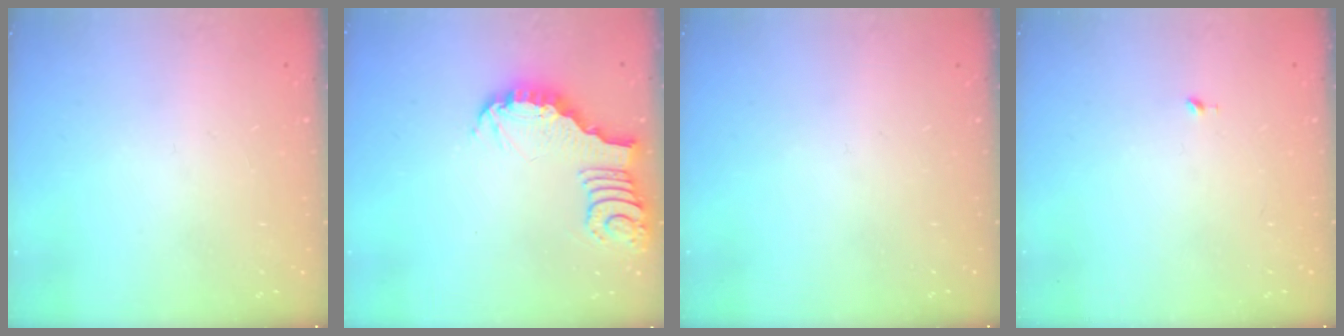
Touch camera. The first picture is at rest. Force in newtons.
{"total": 3.7, "press": 3.7, "slide": 0.1}
{"total": 0.0}
{"total": 4.4, "press": 4.4, "slide": 0.4}